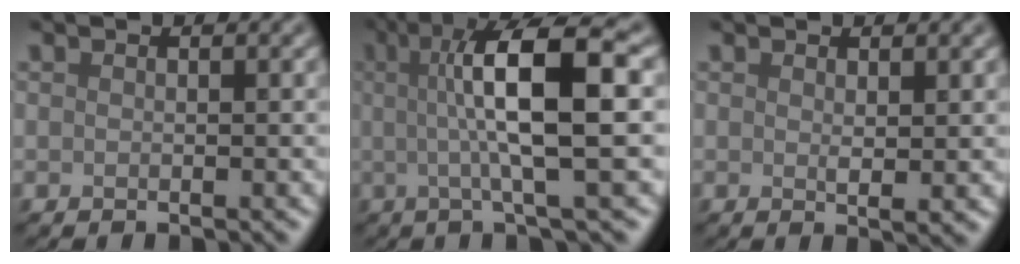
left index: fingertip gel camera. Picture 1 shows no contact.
{"total": 9.2, "force": [1.1, 1.9, 8.9], "torque": [-0.122, 0.012, 0.013]}
{"total": 1.2, "force": [0.5, 0.2, 1.0], "torque": [-0.015, -0.003, 0.009]}